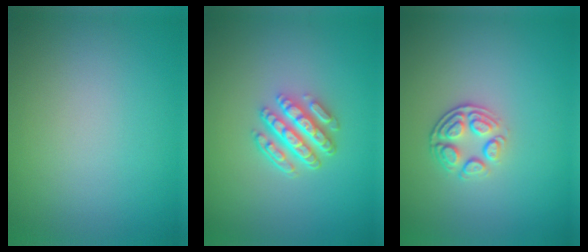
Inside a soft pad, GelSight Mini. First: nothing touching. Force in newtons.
{"total": 4.8, "press": 3.6, "slide": 3.2}
{"total": 3.0, "press": 2.3, "slide": 1.9}